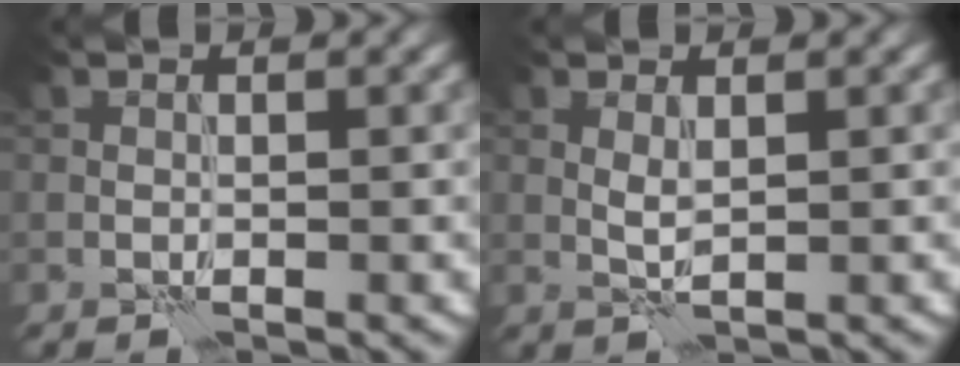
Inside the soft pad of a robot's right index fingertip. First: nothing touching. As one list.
[{"total": 1.1, "force": [0.6, 0.3, 0.8], "torque": [-0.022, -0.001, 0.012]}]